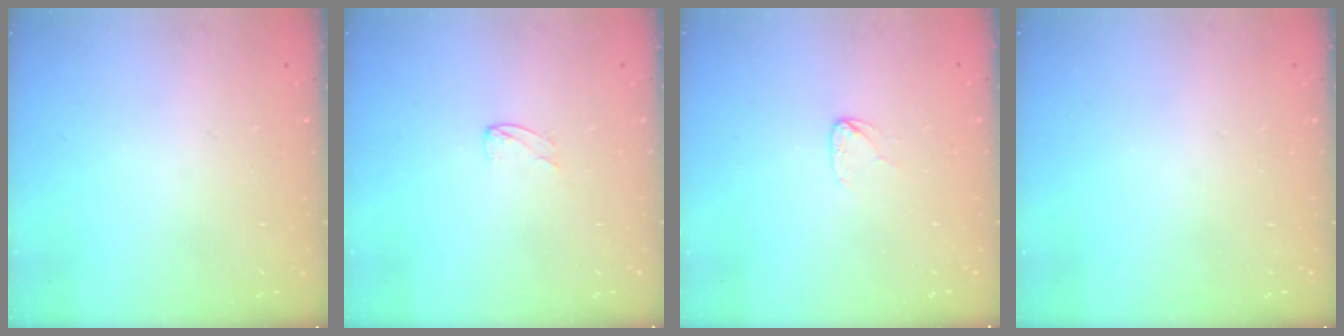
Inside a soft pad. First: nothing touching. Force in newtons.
{"total": 2.0, "press": 2.0, "slide": 0.2}
{"total": 3.5, "press": 3.5, "slide": 0.3}
{"total": 0.0}